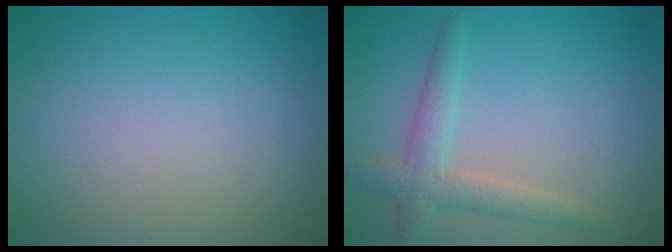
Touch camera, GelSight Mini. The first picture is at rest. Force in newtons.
{"total": 3.2, "press": 3.1, "slide": 0.3}